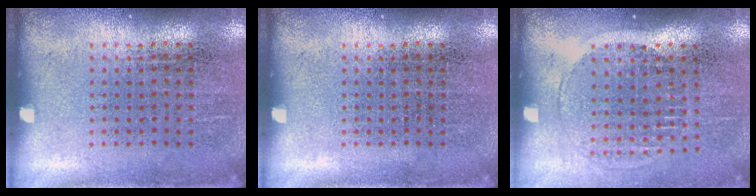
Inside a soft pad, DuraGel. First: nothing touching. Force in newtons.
{"total": 0.0}
{"total": 1.4, "press": 1.2, "slide": 0.7}